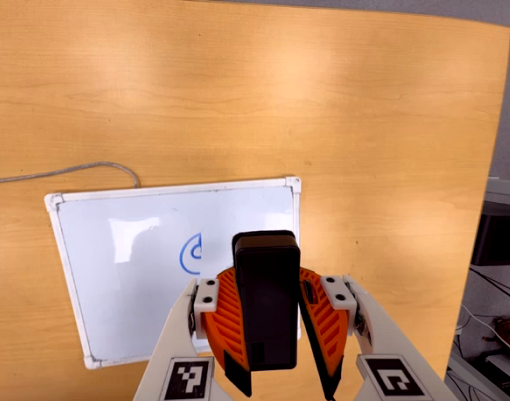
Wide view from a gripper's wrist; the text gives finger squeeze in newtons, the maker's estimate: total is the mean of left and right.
{"total": 10.7, "left": 10.2, "right": 11.3}